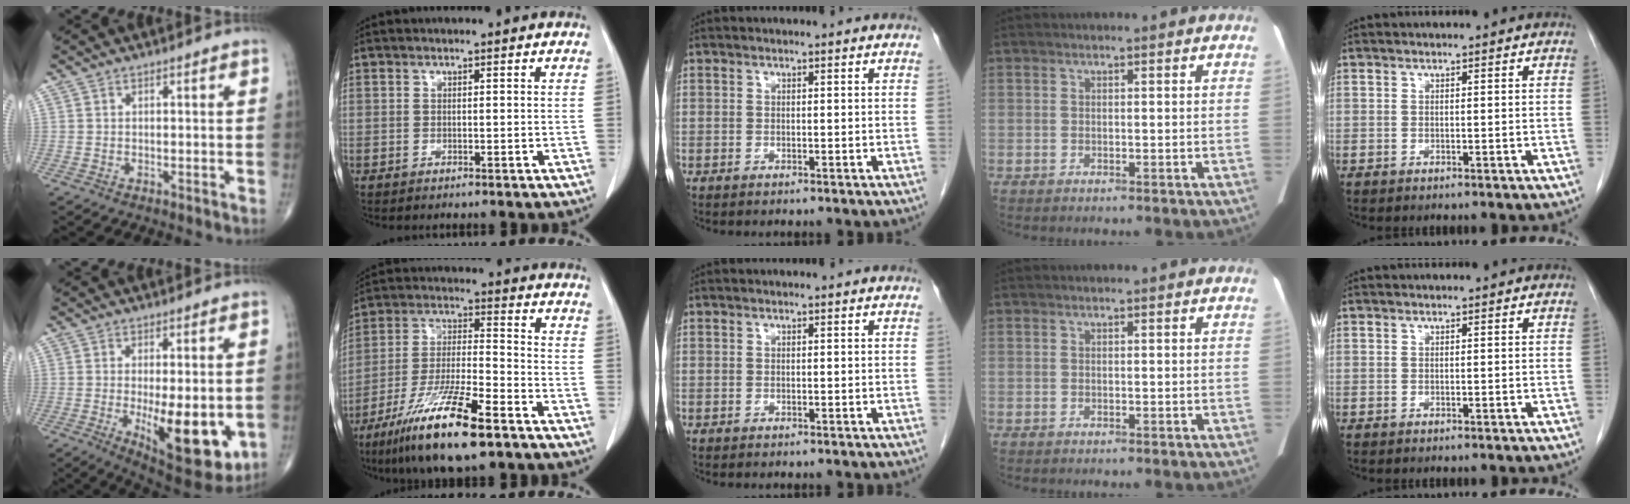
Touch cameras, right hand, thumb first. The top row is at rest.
{"thumb": {"total": 15.6, "force": [-3.1, 5.8, 14.1], "torque": [-0.189, -0.030, -0.028]}, "index": {"total": 16.1, "force": [-10.2, 2.0, 12.4], "torque": [-0.249, -0.039, -0.187]}}